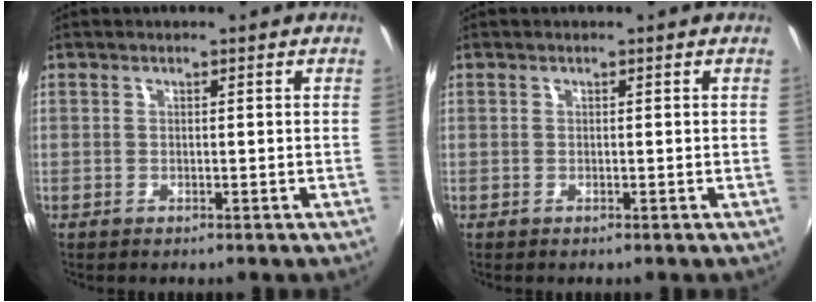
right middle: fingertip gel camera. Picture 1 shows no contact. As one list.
[{"total": 0.0}]